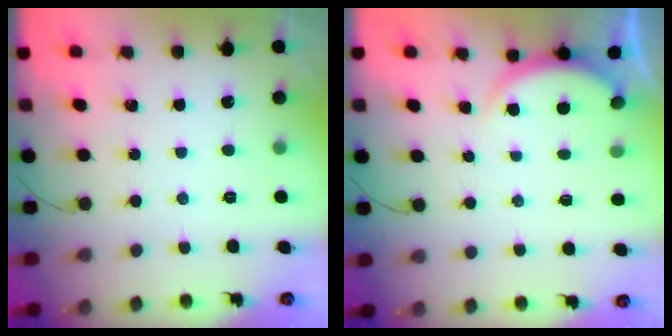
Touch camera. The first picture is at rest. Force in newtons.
{"total": 2.2, "press": 2.2, "slide": 0.6}